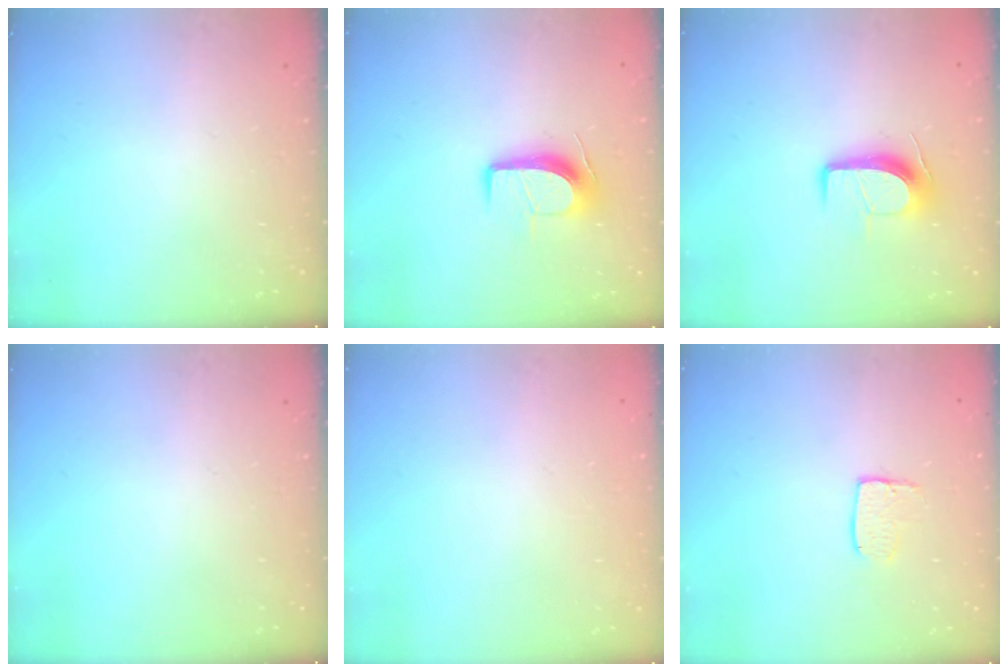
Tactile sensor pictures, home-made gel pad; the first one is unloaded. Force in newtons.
{"total": 9.9, "press": 9.9, "slide": 0.6}
{"total": 9.9, "press": 9.9, "slide": 0.6}
{"total": 0.0}
{"total": 0.0}
{"total": 5.2, "press": 5.2, "slide": 0.3}